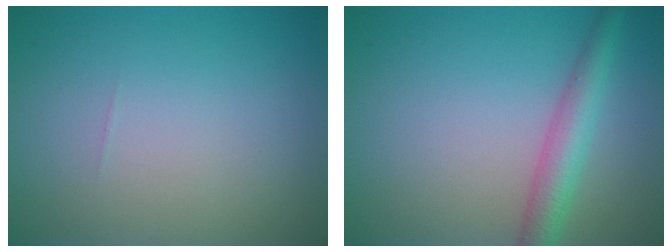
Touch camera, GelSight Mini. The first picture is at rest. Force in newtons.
{"total": 3.6, "press": 3.6, "slide": 0.1}